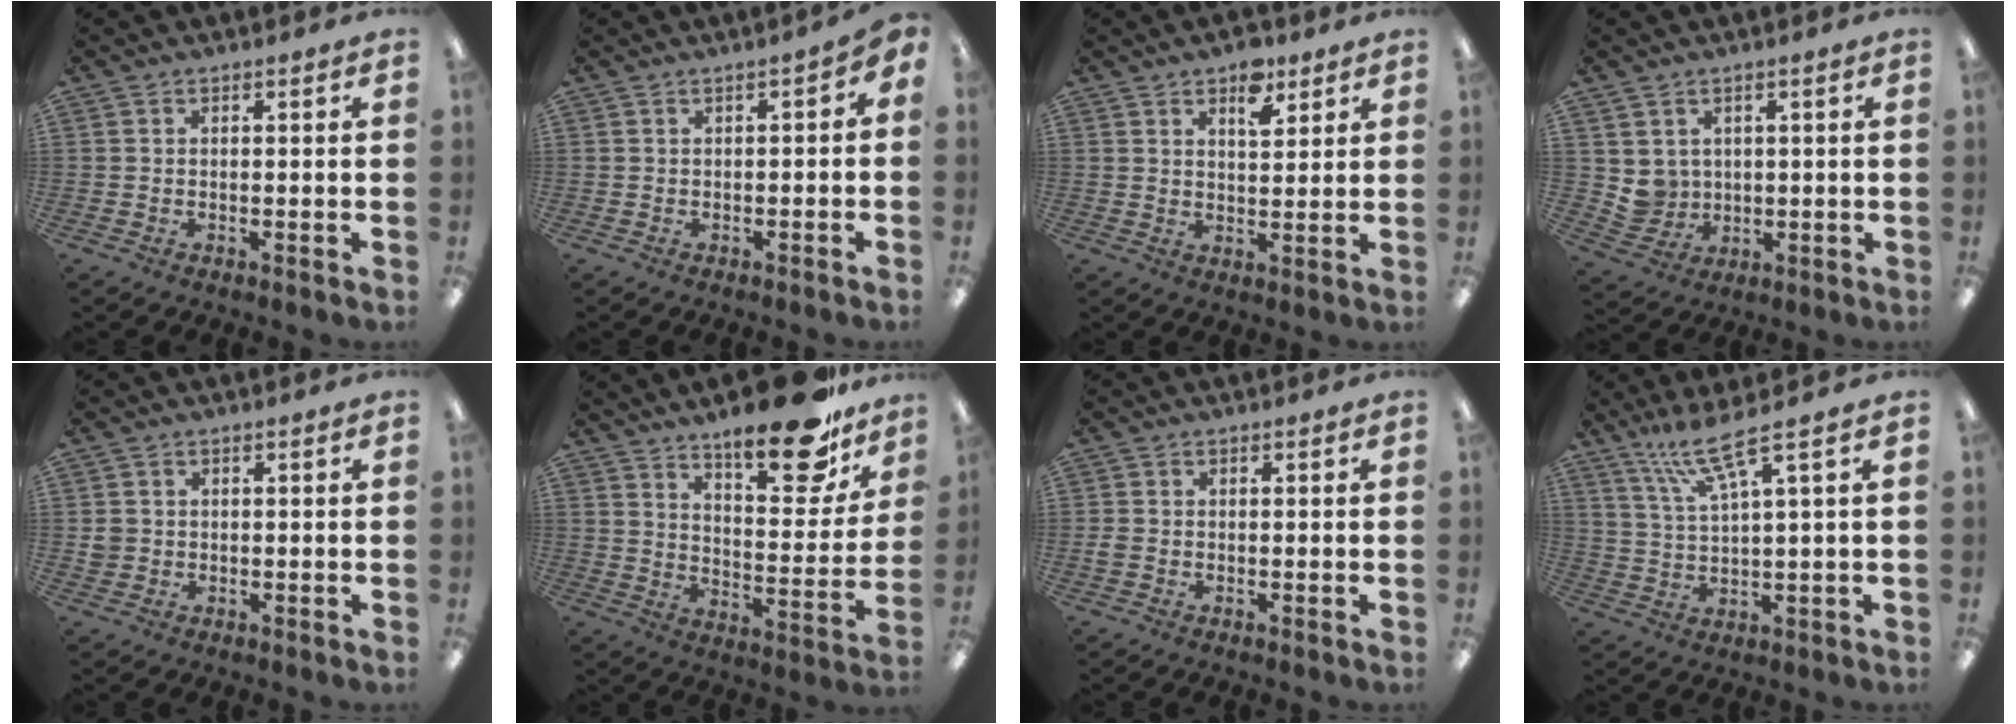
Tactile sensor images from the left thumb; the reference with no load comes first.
{"total": 1.7, "force": [-1.0, 0.9, 1.0], "torque": [-0.018, 0.008, -0.020]}
{"total": 6.9, "force": [4.5, 3.5, 3.8], "torque": [-0.038, -0.020, 0.073]}
{"total": 5.1, "force": [2.4, 4.5, -0.1], "torque": [-0.011, -0.008, 0.049]}
{"total": 2.2, "force": [-0.1, 2.2, 0.2], "torque": [-0.005, 0.005, -0.004]}
{"total": 19.1, "force": [14.5, 6.1, 10.7], "torque": [-0.151, -0.095, 0.238]}
{"total": 1.3, "force": [-0.3, 1.1, 0.5], "torque": [-0.008, 0.004, -0.006]}
{"total": 9.5, "force": [6.6, 1.3, 6.7], "torque": [-0.146, -0.020, 0.120]}